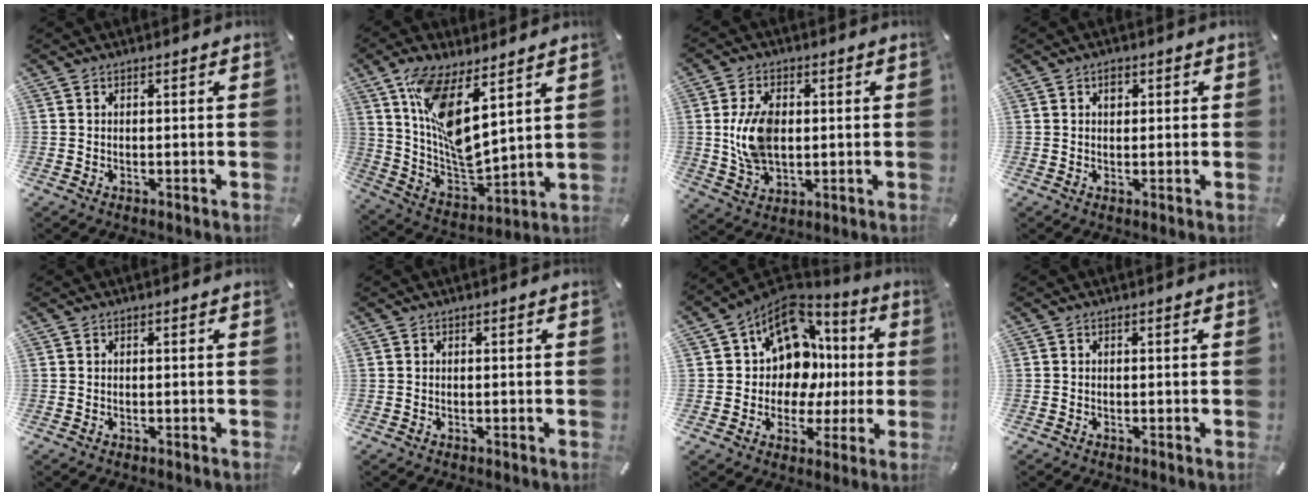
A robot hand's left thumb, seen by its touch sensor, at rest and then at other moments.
{"total": 14.3, "force": [8.4, 5.1, 10.4], "torque": [-0.222, -0.060, 0.151]}
{"total": 10.9, "force": [1.0, 7.1, 8.1], "torque": [-0.176, 0.002, 0.019]}
{"total": 1.8, "force": [0.7, 1.3, 1.0], "torque": [-0.005, -0.002, 0.008]}
{"total": 0.0}
{"total": 0.0}
{"total": 13.4, "force": [4.3, 11.1, 6.1], "torque": [-0.102, -0.044, 0.087]}
{"total": 0.0}